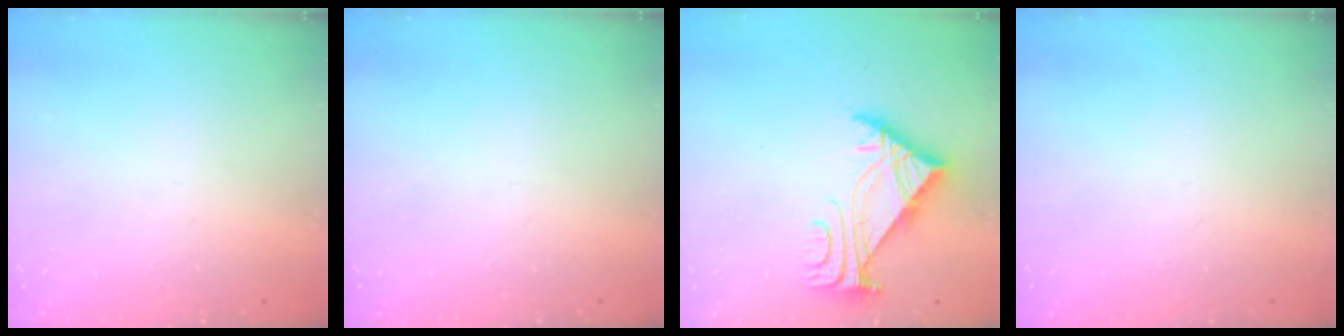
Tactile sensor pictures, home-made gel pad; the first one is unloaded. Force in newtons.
{"total": 0.0}
{"total": 5.4, "press": 5.3, "slide": 0.9}
{"total": 0.0}